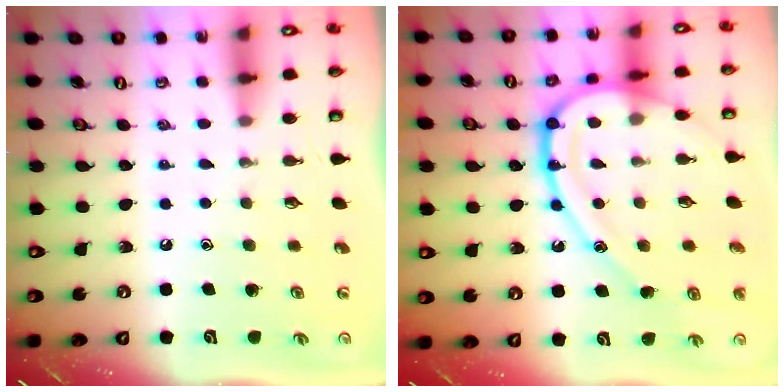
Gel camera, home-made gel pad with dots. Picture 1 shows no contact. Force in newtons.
{"total": 18.7, "press": 18.7, "slide": 1.2}